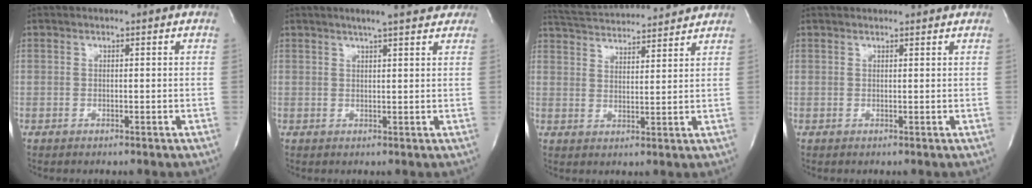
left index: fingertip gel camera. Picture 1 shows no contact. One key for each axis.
{"total": 7.6, "fx": 6.3, "fy": 1.4, "fz": 4.0, "tx": -0.050, "ty": 0.013, "tz": 0.070}
{"total": 12.7, "fx": 12.1, "fy": 1.2, "fz": 3.5, "tx": -0.071, "ty": 0.024, "tz": 0.181}
{"total": 3.6, "fx": 3.5, "fy": 0.4, "fz": 0.7, "tx": -0.010, "ty": 0.021, "tz": 0.041}